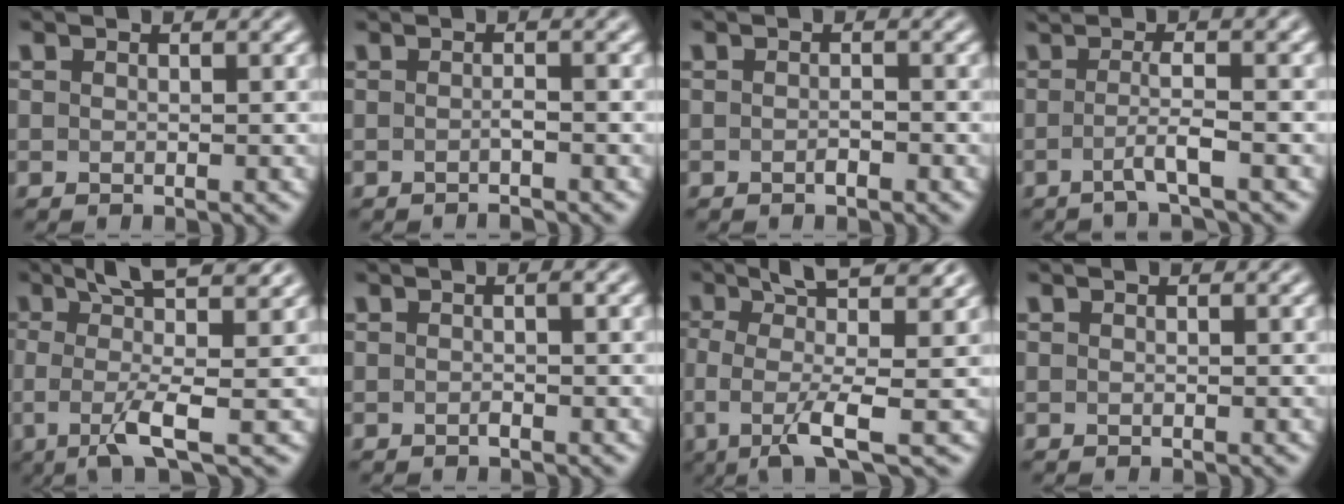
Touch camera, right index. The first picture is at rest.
{"total": 1.2, "force": [-0.8, -0.3, 0.8], "torque": [-0.010, 0.003, -0.016]}
{"total": 0.7, "force": [-0.7, 0.0, 0.4], "torque": [-0.004, 0.001, -0.012]}
{"total": 3.1, "force": [-1.2, -1.2, 2.6], "torque": [-0.036, 0.005, -0.020]}
{"total": 6.2, "force": [1.5, 1.3, 5.8], "torque": [-0.108, -0.010, 0.026]}
{"total": 0.7, "force": [-0.4, -0.1, 0.5], "torque": [-0.003, 0.005, -0.009]}
{"total": 6.5, "force": [1.0, 2.0, 6.1], "torque": [-0.115, -0.012, 0.019]}
{"total": 0.0}